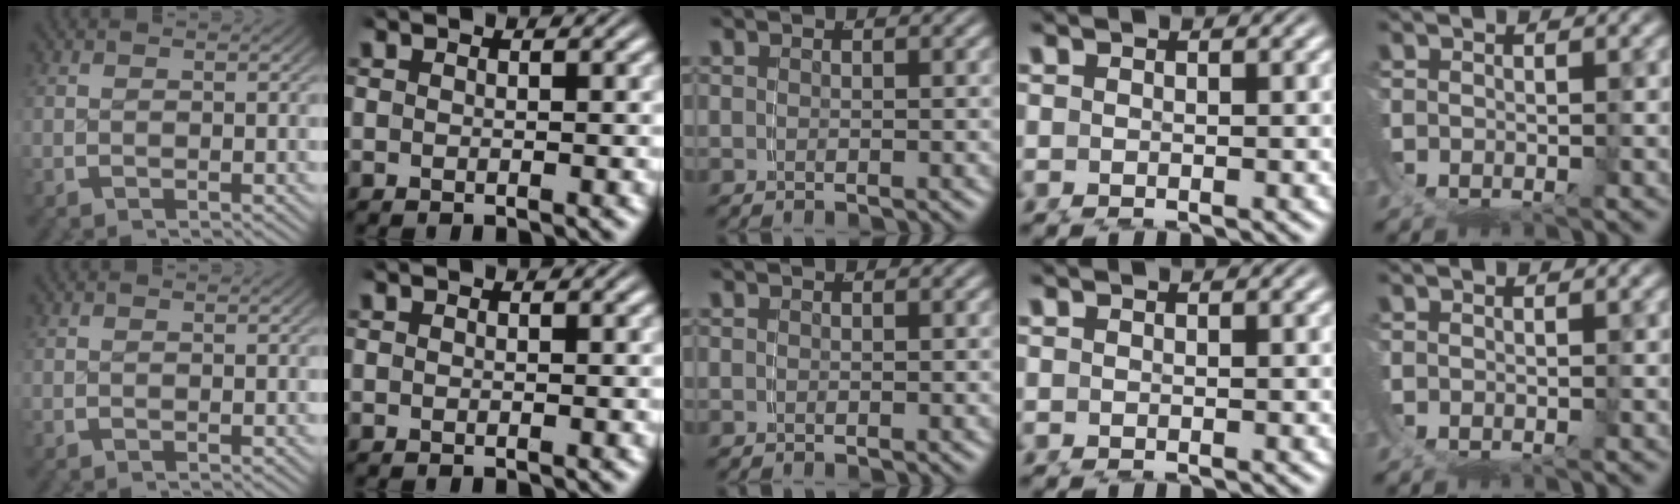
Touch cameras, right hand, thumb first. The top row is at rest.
{}